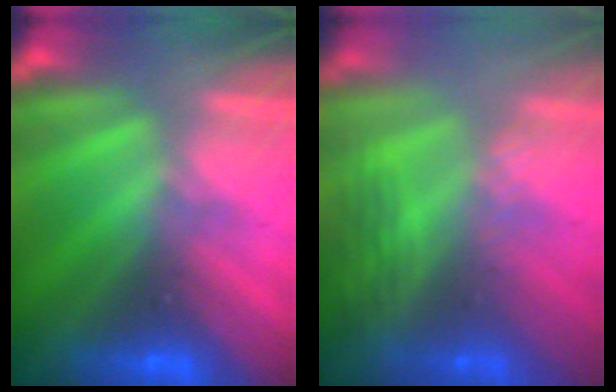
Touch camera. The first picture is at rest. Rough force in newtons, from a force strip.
{"total": 2.7}